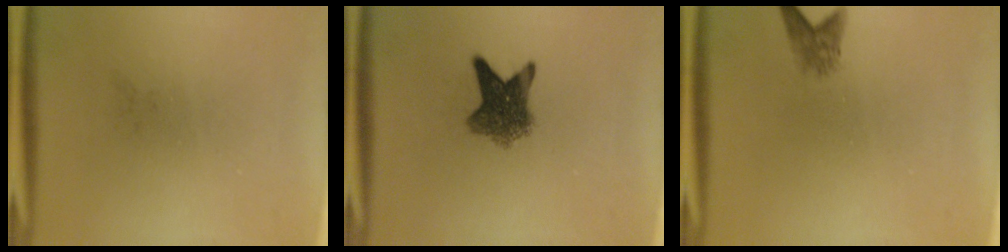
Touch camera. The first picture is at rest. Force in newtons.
{"total": 6.3}
{"total": 2.0}